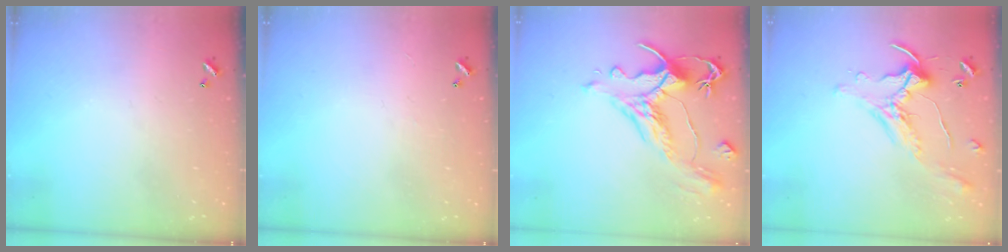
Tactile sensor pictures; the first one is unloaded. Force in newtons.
{"total": 0.6, "press": 0.2, "slide": 0.6}
{"total": 1.6, "press": 0.7, "slide": 1.4}
{"total": 0.7, "press": 0.5, "slide": 0.4}